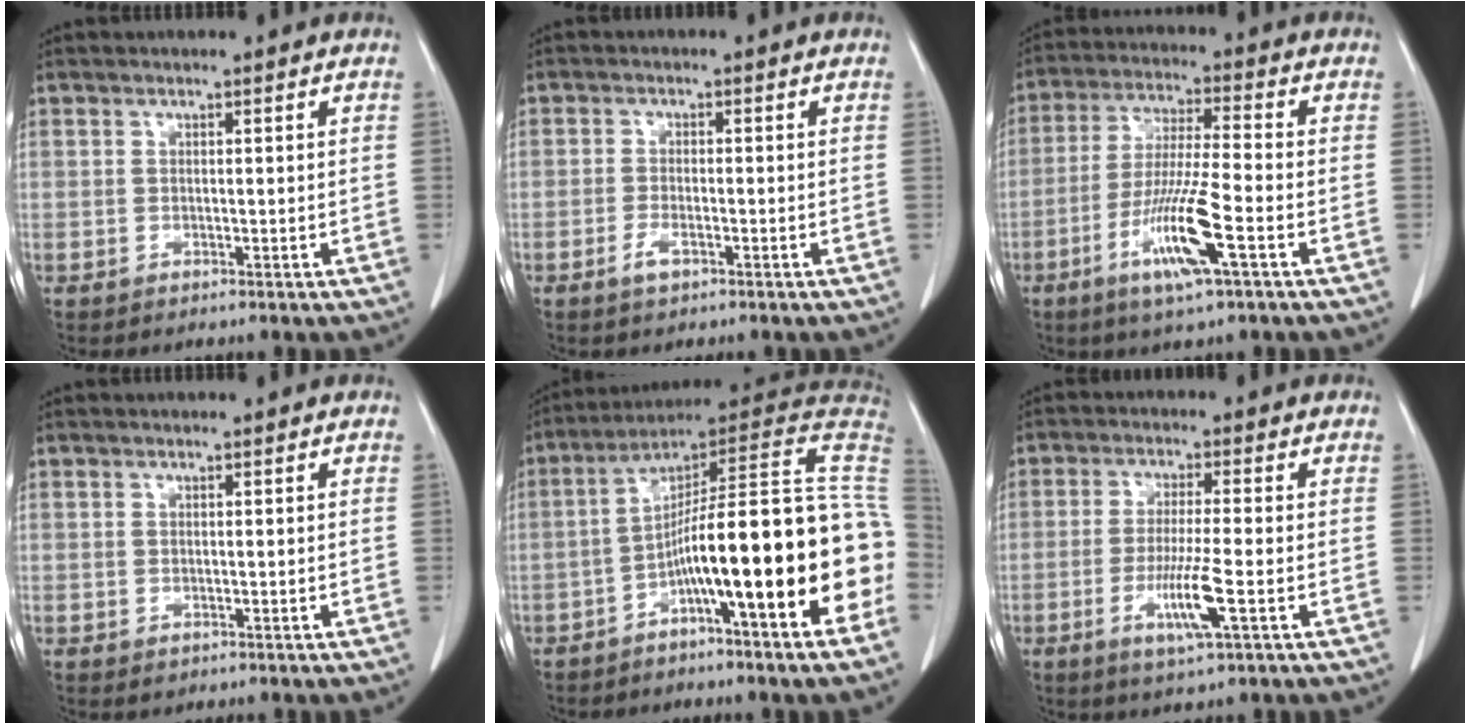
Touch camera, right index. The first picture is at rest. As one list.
[{"total": 2.3, "force": [-1.3, 0.8, 1.7], "torque": [-0.035, 0.001, -0.025]}, {"total": 11.4, "force": [-4.7, 0.1, 10.4], "torque": [-0.204, -0.019, -0.091]}, {"total": 0.6, "force": [-0.1, 0.5, 0.1], "torque": [-0.001, 0.003, -0.001]}, {"total": 22.2, "force": [-5.7, 0.5, 21.5], "torque": [-0.250, 0.038, -0.089]}, {"total": 7.1, "force": [-2.5, -0.2, 6.7], "torque": [-0.128, -0.017, -0.046]}]